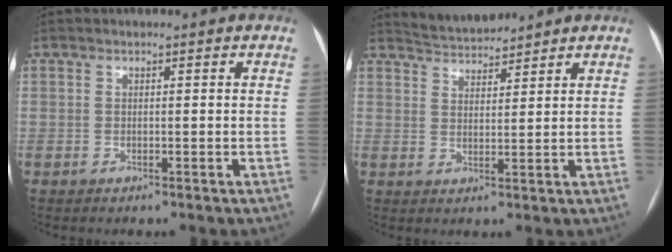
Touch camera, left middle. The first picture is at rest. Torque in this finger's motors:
{"motor_torque": [0.09, -0.20, -0.05, -0.01]}